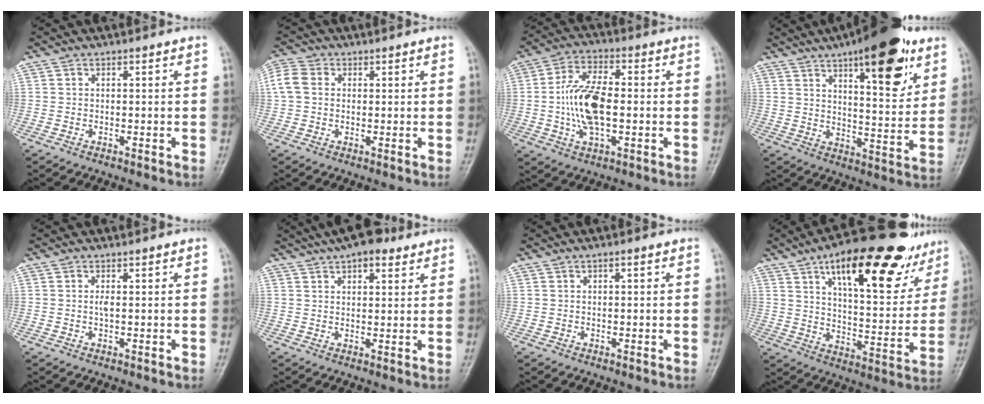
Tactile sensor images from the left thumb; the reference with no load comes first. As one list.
[{"total": 5.6, "force": [1.0, 4.3, 3.4], "torque": [-0.075, 0.016, 0.015]}, {"total": 12.3, "force": [-0.7, 6.2, 10.6], "torque": [-0.207, 0.011, -0.015]}, {"total": 19.3, "force": [10.7, 6.5, 14.7], "torque": [-0.176, -0.048, 0.156]}, {"total": 0.9, "force": [0.2, 0.2, 0.8], "torque": [-0.021, -0.001, 0.004]}, {"total": 9.9, "force": [7.0, 3.9, 5.7], "torque": [-0.064, -0.003, 0.109]}, {"total": 1.0, "force": [0.4, 0.2, 0.9], "torque": [-0.017, 0.003, 0.005]}, {"total": 25.7, "force": [15.3, 9.9, 18.2], "torque": [-0.218, -0.032, 0.230]}]